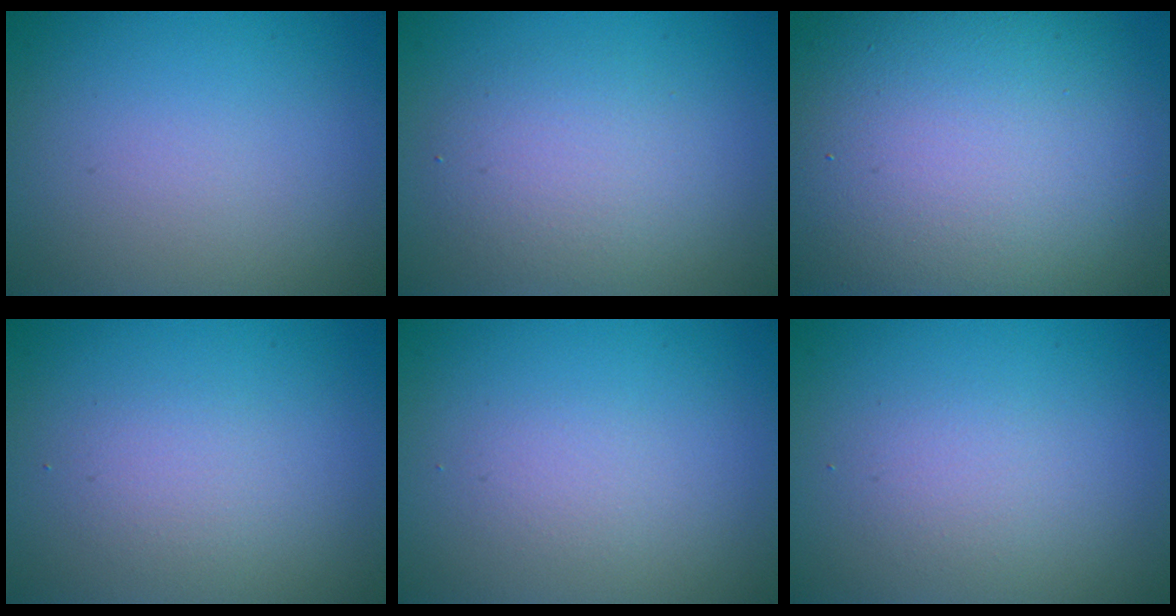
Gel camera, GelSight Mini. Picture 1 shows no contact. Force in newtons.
{"total": 3.1, "press": 3.1, "slide": 0.1}
{"total": 16.0, "press": 15.9, "slide": 1.3}
{"total": 1.5, "press": 1.5, "slide": 0.1}
{"total": 1.1, "press": 1.1, "slide": 0.0}
{"total": 1.4, "press": 1.4, "slide": 0.0}